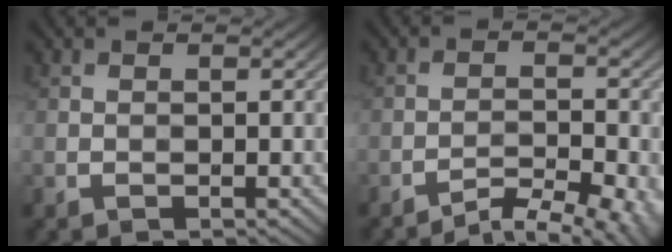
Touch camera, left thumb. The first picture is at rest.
{"total": 6.6, "force": [-5.2, 1.6, 3.8], "torque": [-0.063, 0.003, -0.073]}